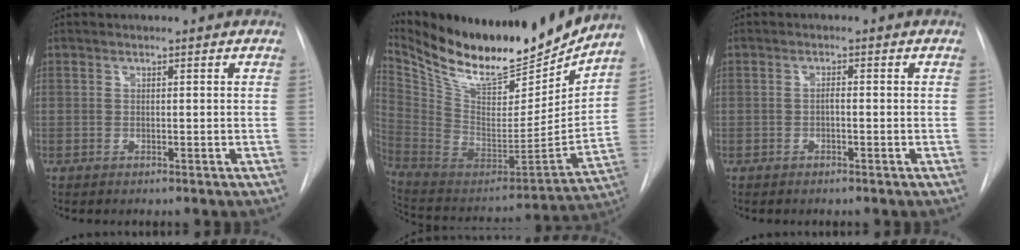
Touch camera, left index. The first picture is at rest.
{"total": 24.9, "force": [22.2, 5.2, 10.0], "torque": [-0.188, -0.047, 0.362]}
{"total": 0.9, "force": [-0.3, 0.2, 0.8], "torque": [-0.014, 0.003, -0.007]}